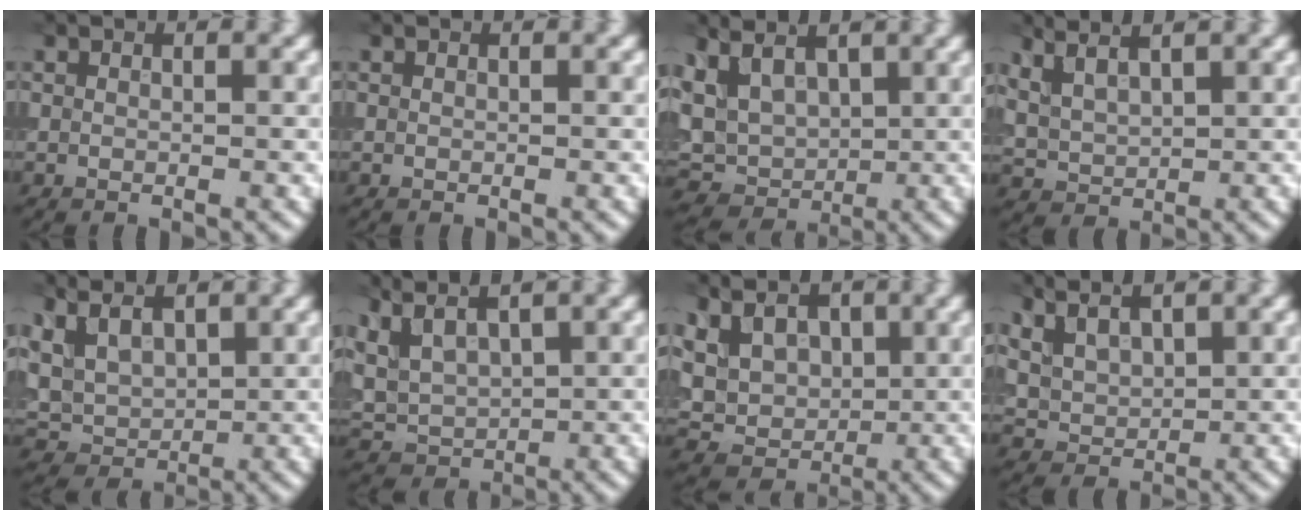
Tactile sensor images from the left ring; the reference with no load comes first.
{"total": 0.0}
{"total": 6.9, "force": [2.7, 4.5, 4.5], "torque": [-0.098, 0.006, 0.045]}
{"total": 3.8, "force": [2.9, 1.4, 2.1], "torque": [-0.049, 0.016, 0.053]}
{"total": 5.2, "force": [2.9, 3.1, 3.0], "torque": [-0.074, 0.007, 0.049]}
{"total": 4.4, "force": [3.0, 2.0, 2.5], "torque": [-0.063, 0.009, 0.058]}
{"total": 7.3, "force": [2.8, 5.5, 4.0], "torque": [-0.084, 0.015, 0.033]}
{"total": 5.3, "force": [3.4, 2.9, 2.8], "torque": [-0.081, 0.014, 0.070]}